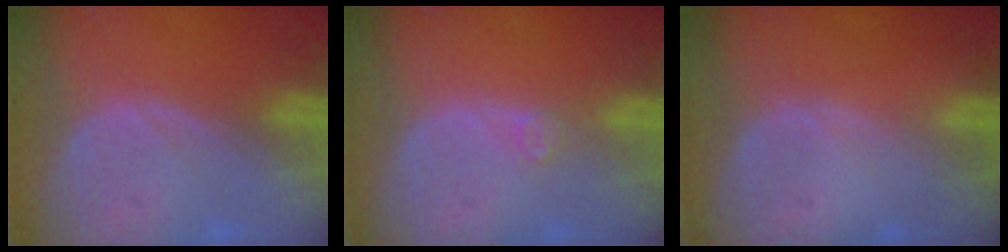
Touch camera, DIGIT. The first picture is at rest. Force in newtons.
{"total": 1.2, "press": 1.2, "slide": 0.3}
{"total": 0.0}